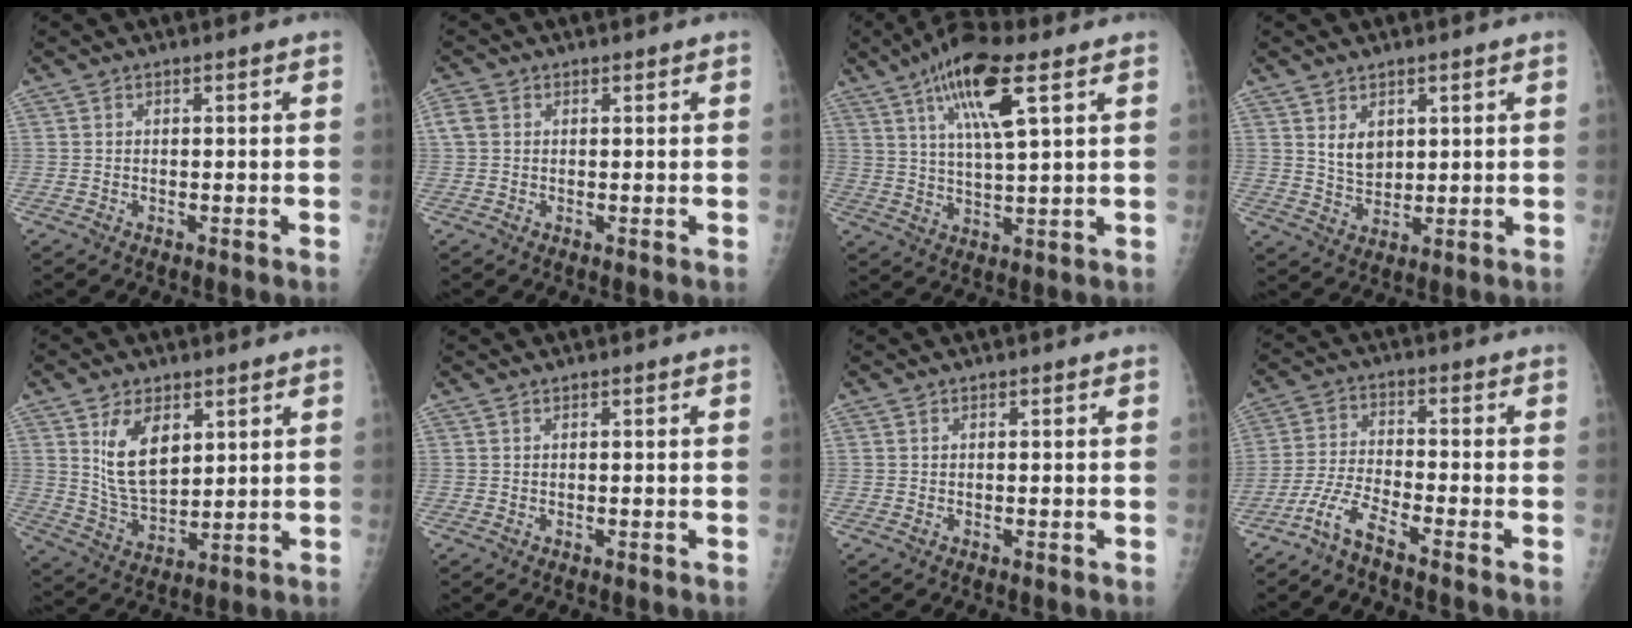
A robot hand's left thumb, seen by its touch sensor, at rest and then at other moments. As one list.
[{"total": 2.5, "force": [0.7, 2.0, 1.3], "torque": [-0.033, 0.006, 0.013]}, {"total": 12.3, "force": [5.8, 2.8, 10.5], "torque": [-0.193, -0.014, 0.104]}, {"total": 4.8, "force": [2.0, 3.2, 3.0], "torque": [-0.038, -0.021, 0.046]}, {"total": 10.8, "force": [4.3, 6.2, 7.8], "torque": [-0.115, -0.028, 0.094]}, {"total": 0.0}, {"total": 0.0}, {"total": 5.6, "force": [-4.5, 0.2, 3.2], "torque": [-0.082, 0.016, -0.101]}]